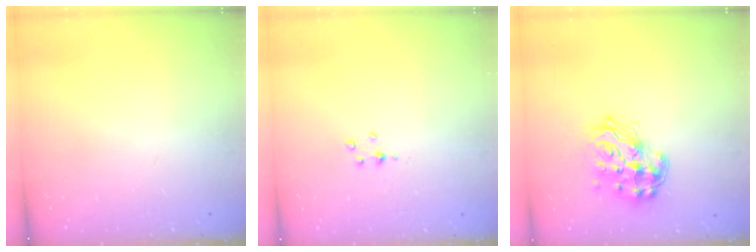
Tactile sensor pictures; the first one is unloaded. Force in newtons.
{"total": 2.9, "press": 2.8, "slide": 0.4}
{"total": 16.9, "press": 16.9, "slide": 1.1}